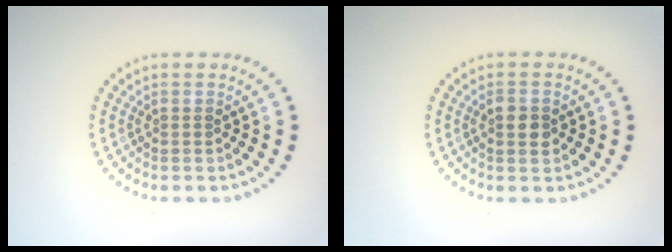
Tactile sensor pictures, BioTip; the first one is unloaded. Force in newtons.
{"total": 1.7, "press": 1.7, "slide": 0.2}